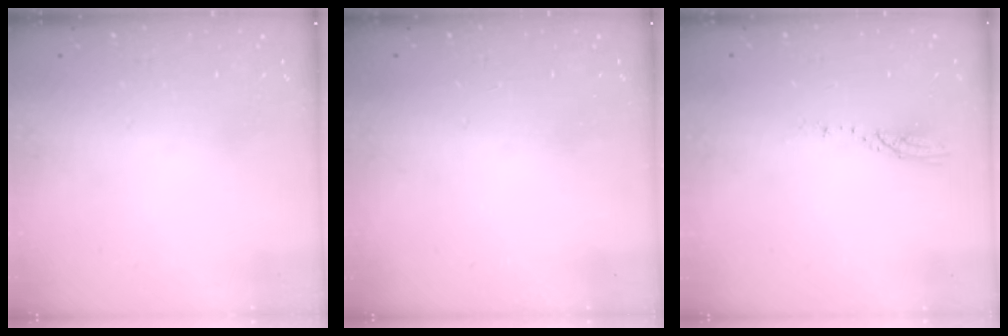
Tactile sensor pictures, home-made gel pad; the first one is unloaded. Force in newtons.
{"total": 0.0}
{"total": 3.0, "press": 3.0, "slide": 0.2}